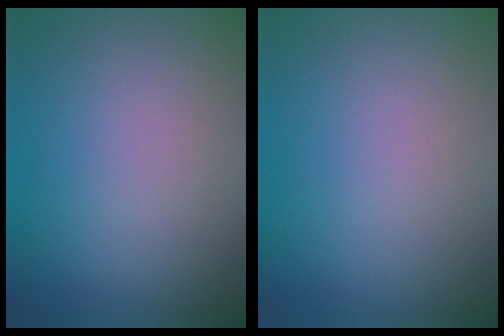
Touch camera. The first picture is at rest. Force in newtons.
{"total": 0.0}